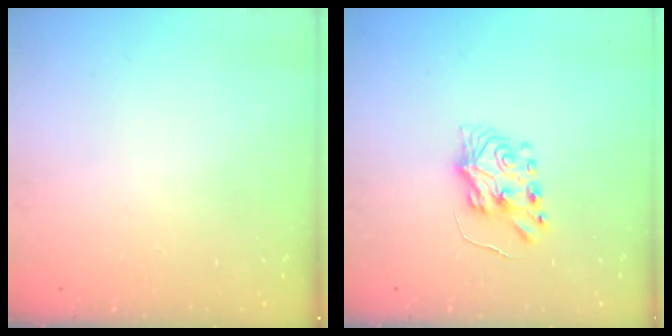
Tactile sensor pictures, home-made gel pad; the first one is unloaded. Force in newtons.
{"total": 7.3, "press": 7.3, "slide": 0.7}